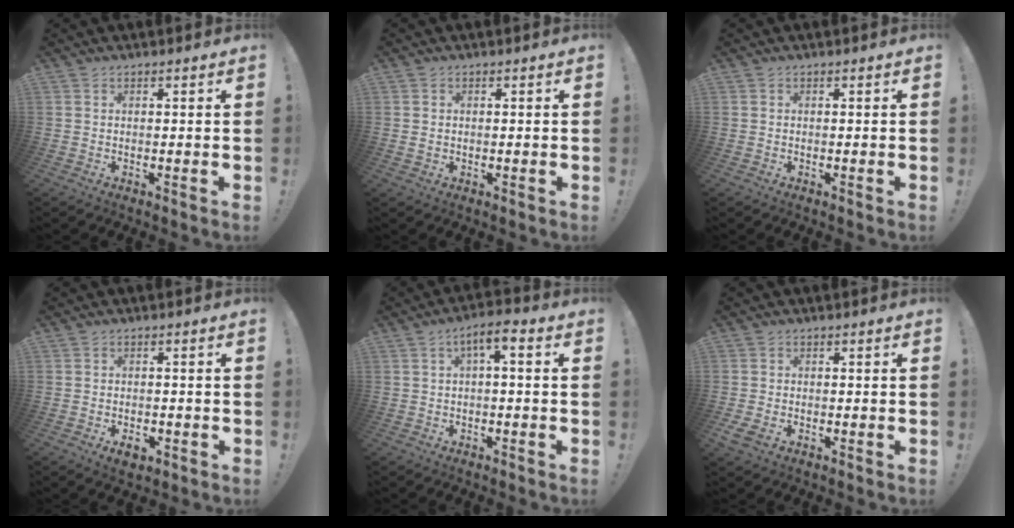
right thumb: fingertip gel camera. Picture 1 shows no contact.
{"total": 1.3, "force": [0.6, 1.1, 0.0], "torque": [-0.002, 0.006, 0.010]}
{"total": 0.0}
{"total": 3.3, "force": [-1.8, 1.8, 2.1], "torque": [-0.019, 0.009, -0.030]}
{"total": 5.1, "force": [0.2, 1.4, 4.9], "torque": [-0.088, 0.006, 0.001]}
{"total": 2.6, "force": [-0.9, 1.5, 1.8], "torque": [-0.039, -0.002, -0.017]}